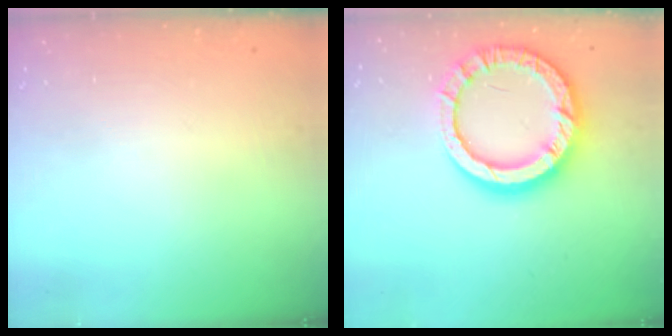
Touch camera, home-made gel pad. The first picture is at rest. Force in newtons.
{"total": 16.9, "press": 16.8, "slide": 1.4}